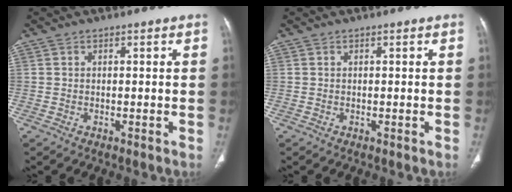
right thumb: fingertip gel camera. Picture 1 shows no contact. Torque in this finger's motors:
{"motor_torque": [-0.11, 0.11, -0.36, -0.20, 0.00]}